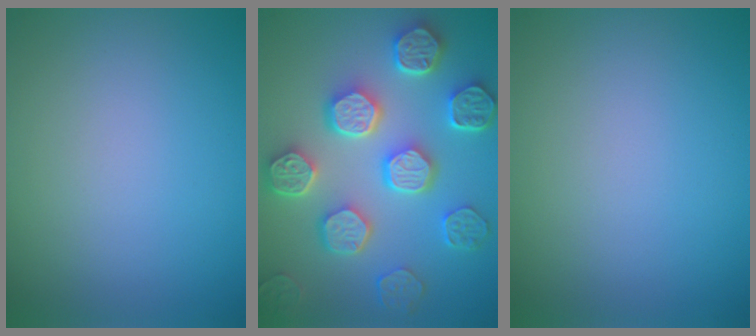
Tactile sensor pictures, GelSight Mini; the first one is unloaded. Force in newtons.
{"total": 8.1, "press": 6.5, "slide": 4.8}
{"total": 0.0}